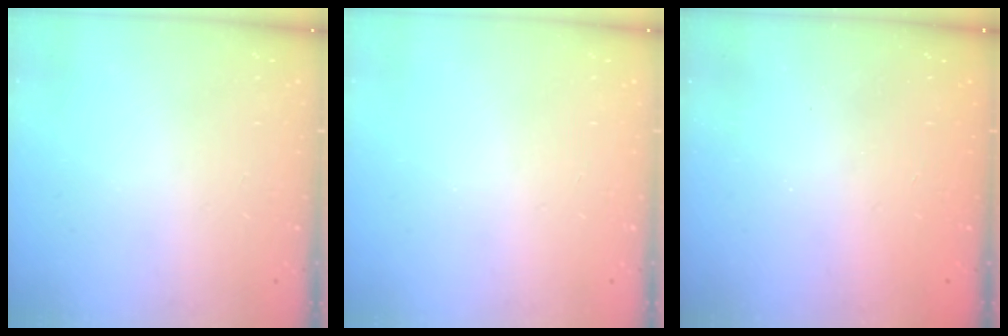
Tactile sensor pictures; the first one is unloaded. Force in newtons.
{"total": 0.0}
{"total": 2.4, "press": 2.3, "slide": 0.8}